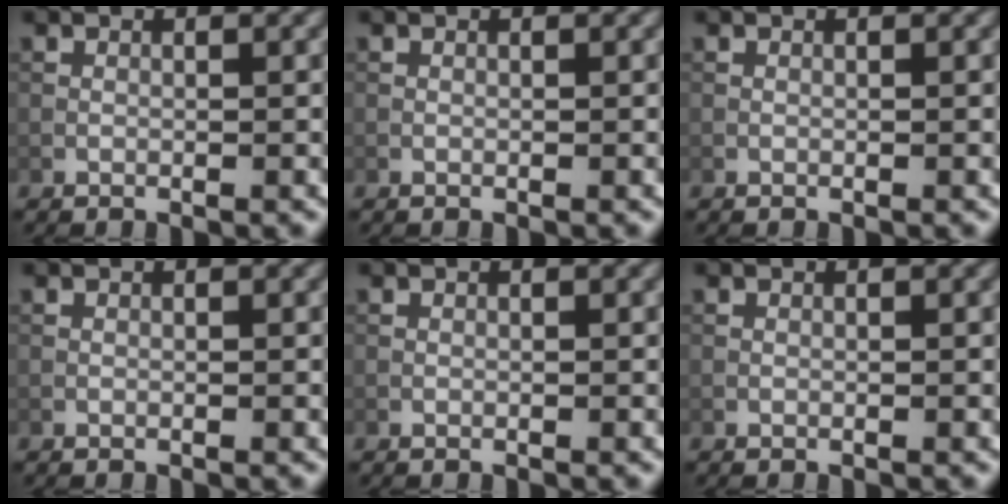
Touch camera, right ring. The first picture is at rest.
{"total": 0.0}
{"total": 0.0}
{"total": 0.0}
{"total": 0.0}
{"total": 0.0}